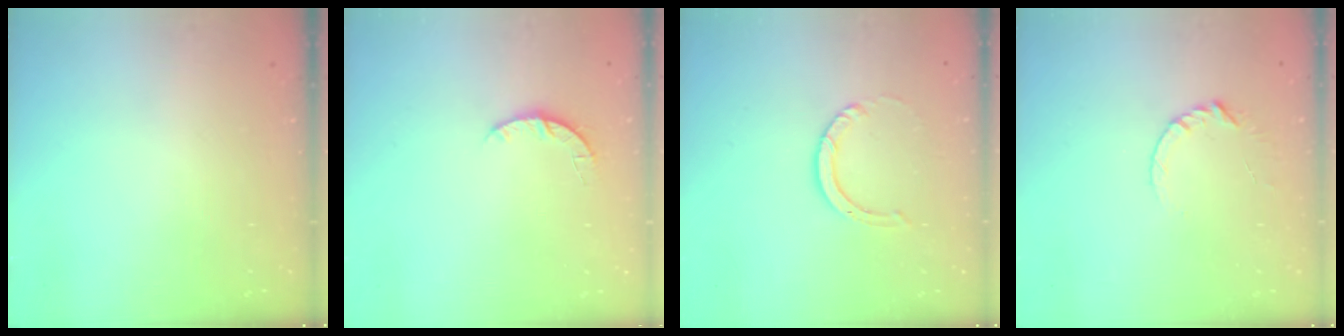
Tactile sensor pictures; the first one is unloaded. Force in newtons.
{"total": 3.3, "press": 3.2, "slide": 0.5}
{"total": 4.0, "press": 4.0, "slide": 0.3}
{"total": 4.6, "press": 4.6, "slide": 0.5}